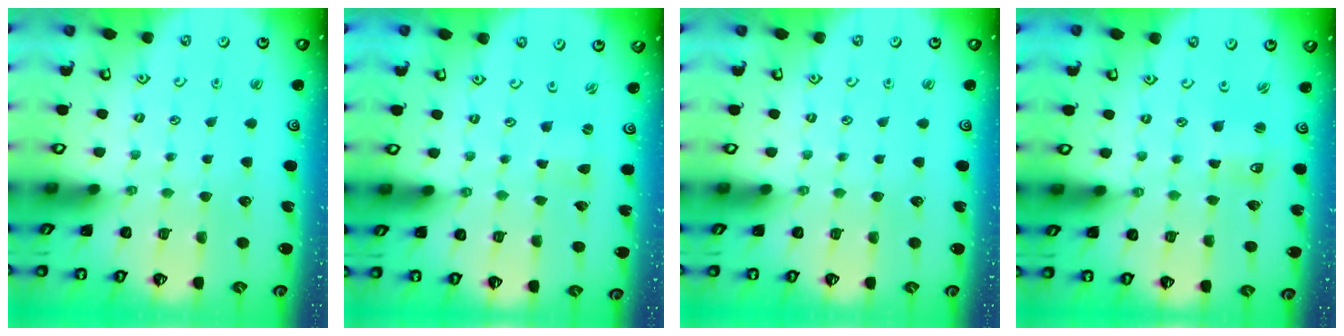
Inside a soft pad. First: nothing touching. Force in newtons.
{"total": 0.9, "press": 0.9, "slide": 0.1}
{"total": 0.0}
{"total": 2.6, "press": 2.6, "slide": 0.2}